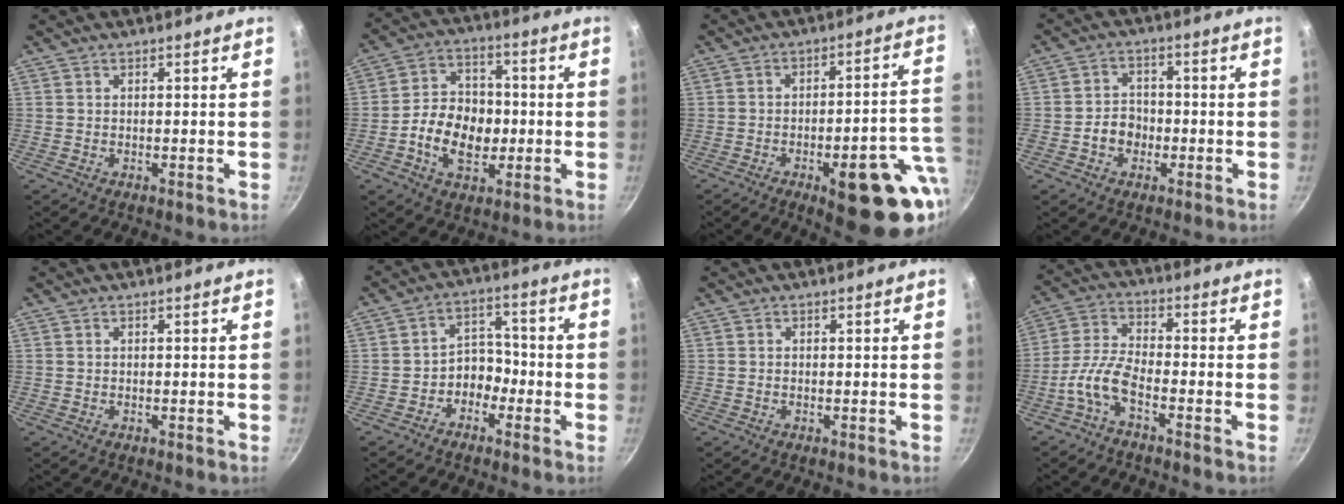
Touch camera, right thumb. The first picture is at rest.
{"total": 12.5, "force": [-2.4, 8.9, 8.3], "torque": [-0.115, 0.023, -0.049]}
{"total": 18.6, "force": [-6.7, 6.3, 16.1], "torque": [-0.147, 0.028, -0.085]}
{"total": 5.1, "force": [-1.7, 4.2, 2.4], "torque": [-0.015, 0.020, -0.034]}
{"total": 0.0}
{"total": 5.7, "force": [-2.9, 4.2, 2.5], "torque": [0.002, 0.044, -0.054]}
{"total": 0.0}
{"total": 6.7, "force": [-3.8, 2.2, 5.0], "torque": [-0.117, 0.030, -0.088]}